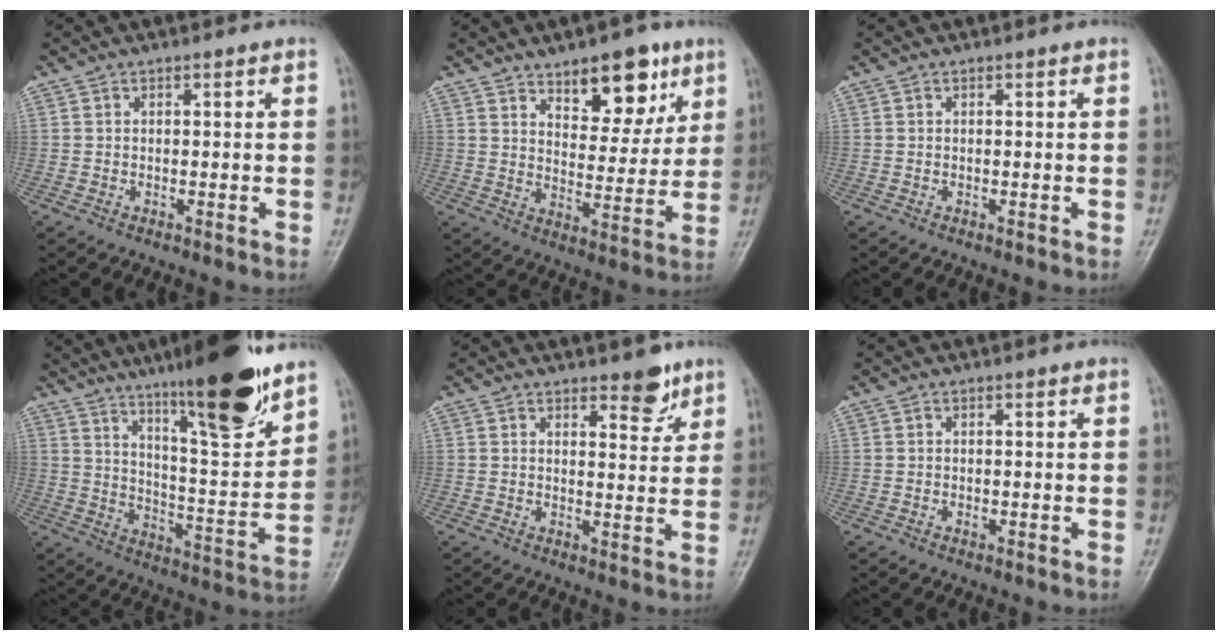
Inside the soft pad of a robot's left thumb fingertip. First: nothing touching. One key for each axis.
{"total": 12.2, "fx": 7.3, "fy": 5.8, "fz": 7.8, "tx": -0.074, "ty": -0.044, "tz": 0.114}
{"total": 0.0}
{"total": 19.6, "fx": 13.6, "fy": 3.1, "fz": 13.7, "tx": -0.181, "ty": -0.080, "tz": 0.220}
{"total": 4.9, "fx": 3.5, "fy": 2.0, "fz": 2.8, "tx": -0.016, "ty": -0.024, "tz": 0.047}
{"total": 0.7, "fx": 0.0, "fy": 0.5, "fz": 0.5, "tx": -0.006, "ty": -0.001, "tz": 0.000}